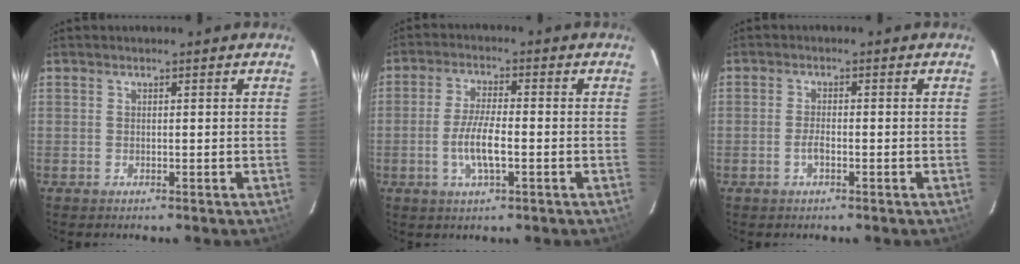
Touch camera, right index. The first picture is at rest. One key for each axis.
{"total": 7.8, "fx": -2.1, "fy": 1.9, "fz": 7.2, "tx": -0.146, "ty": 0.000, "tz": -0.043}
{"total": 2.1, "fx": -0.9, "fy": 0.7, "fz": 1.8, "tx": -0.042, "ty": 0.003, "tz": -0.020}